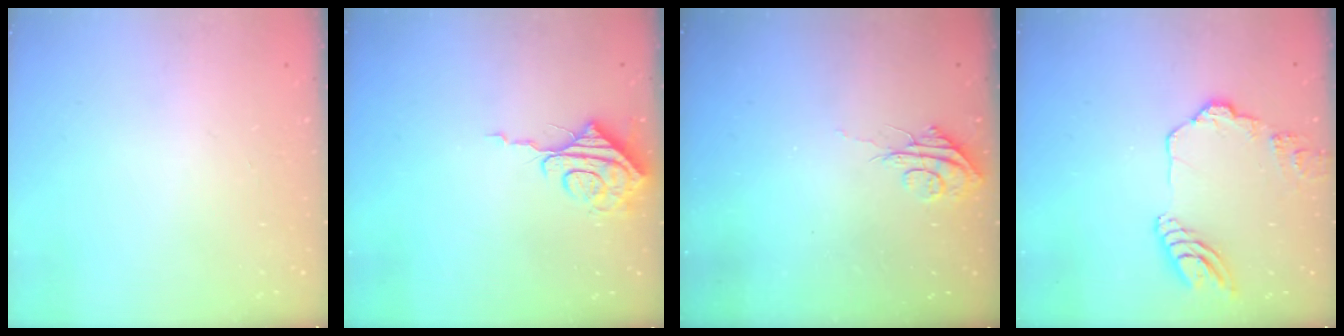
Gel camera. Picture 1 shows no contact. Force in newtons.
{"total": 8.2, "press": 8.1, "slide": 0.9}
{"total": 5.5, "press": 5.5, "slide": 0.4}
{"total": 12.2, "press": 12.2, "slide": 1.1}